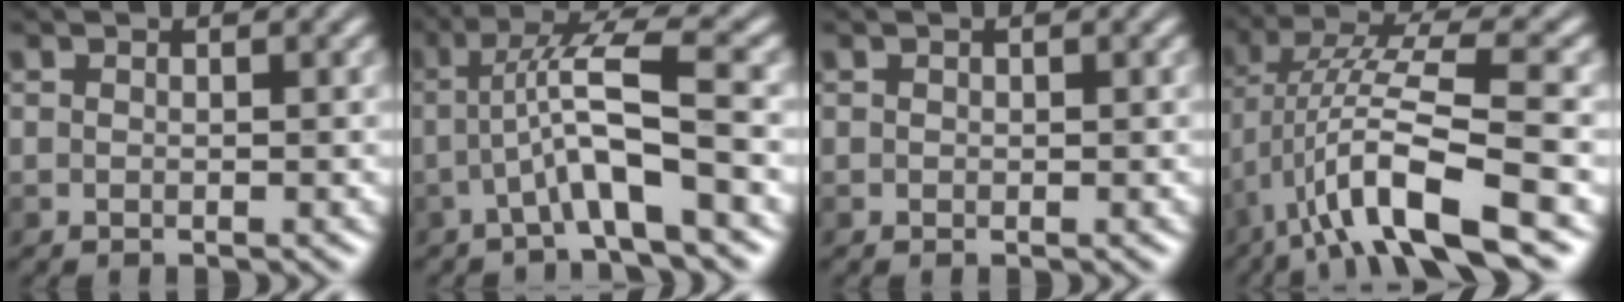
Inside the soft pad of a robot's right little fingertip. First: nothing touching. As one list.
[{"total": 4.8, "force": [-2.0, -0.1, 4.4], "torque": [-0.085, 0.024, -0.036]}, {"total": 0.6, "force": [0.3, 0.5, 0.3], "torque": [0.003, 0.005, -0.003]}, {"total": 9.1, "force": [-3.9, 1.8, 8.0], "torque": [-0.150, 0.022, -0.072]}]